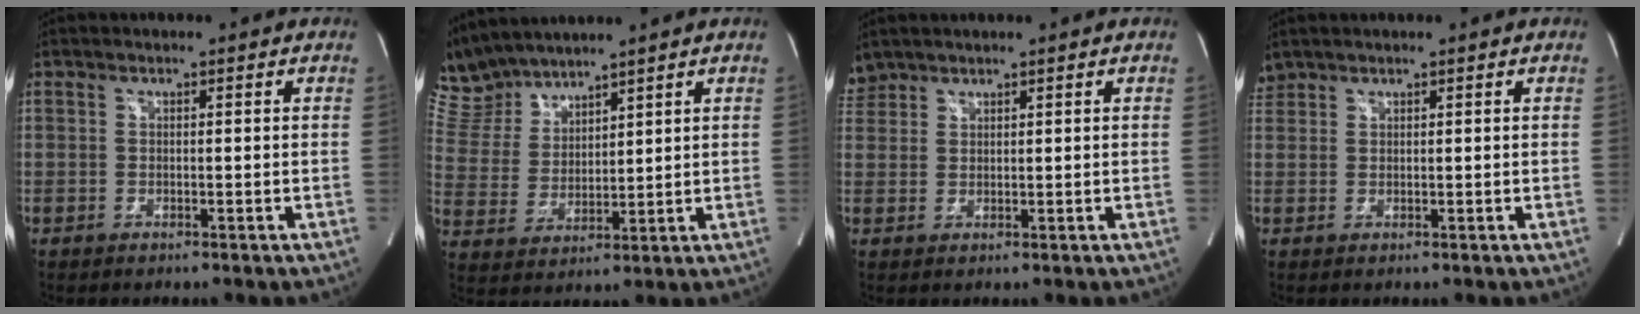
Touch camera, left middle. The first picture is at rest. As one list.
[{"total": 8.7, "force": [8.4, 1.9, 1.0], "torque": [-0.044, 0.020, 0.188]}, {"total": 2.9, "force": [2.6, 1.2, -0.2], "torque": [0.002, 0.015, 0.053]}, {"total": 1.9, "force": [1.7, 0.8, -0.2], "torque": [0.002, 0.014, 0.035]}]